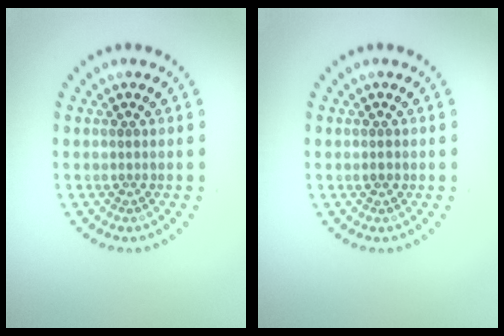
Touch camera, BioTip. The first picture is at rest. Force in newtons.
{"total": 1.0, "press": 1.0, "slide": 0.2}